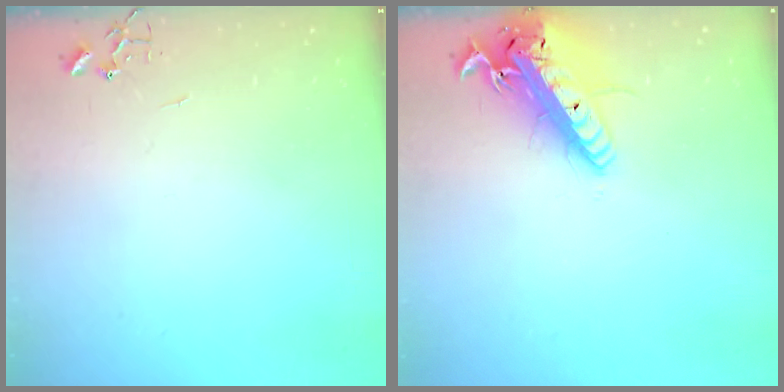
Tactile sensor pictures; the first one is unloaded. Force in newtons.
{"total": 20.4, "press": 20.0, "slide": 4.2}